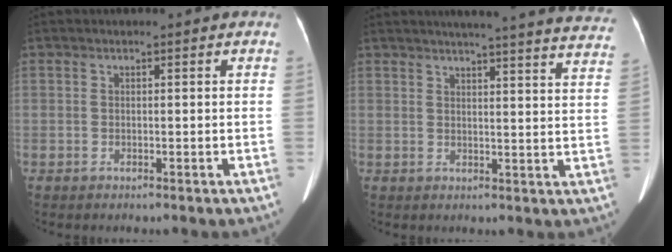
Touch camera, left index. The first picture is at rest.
{"total": 25.7, "force": [23.8, 1.0, 9.6], "torque": [-0.130, -0.065, 0.264]}